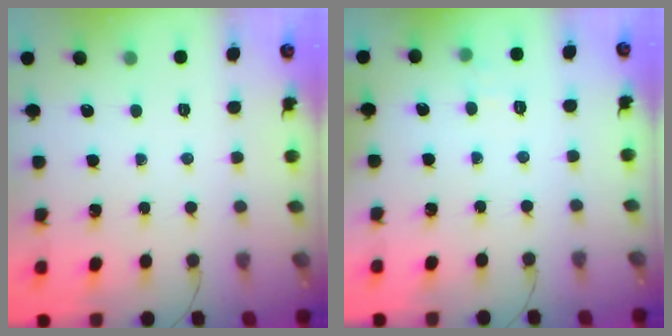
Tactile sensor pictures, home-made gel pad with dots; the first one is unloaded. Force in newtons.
{"total": 6.1, "press": 5.9, "slide": 1.6}